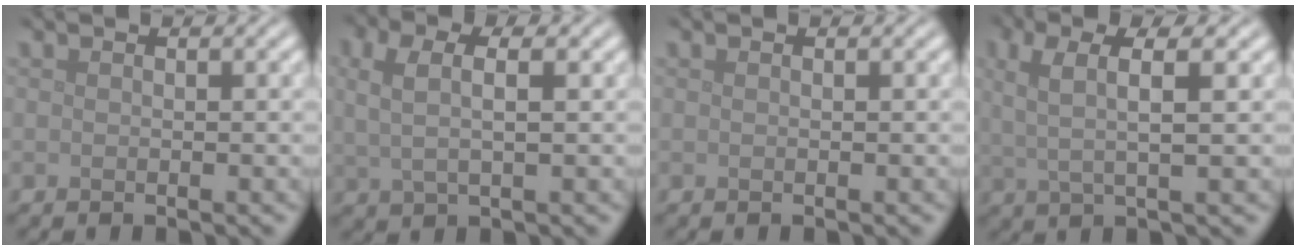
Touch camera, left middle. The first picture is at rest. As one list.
[{"total": 3.5, "force": [1.0, 1.6, 2.9], "torque": [-0.068, 0.003, 0.021]}, {"total": 0.0}, {"total": 4.0, "force": [1.3, 1.0, 3.6], "torque": [-0.077, 0.001, 0.026]}]